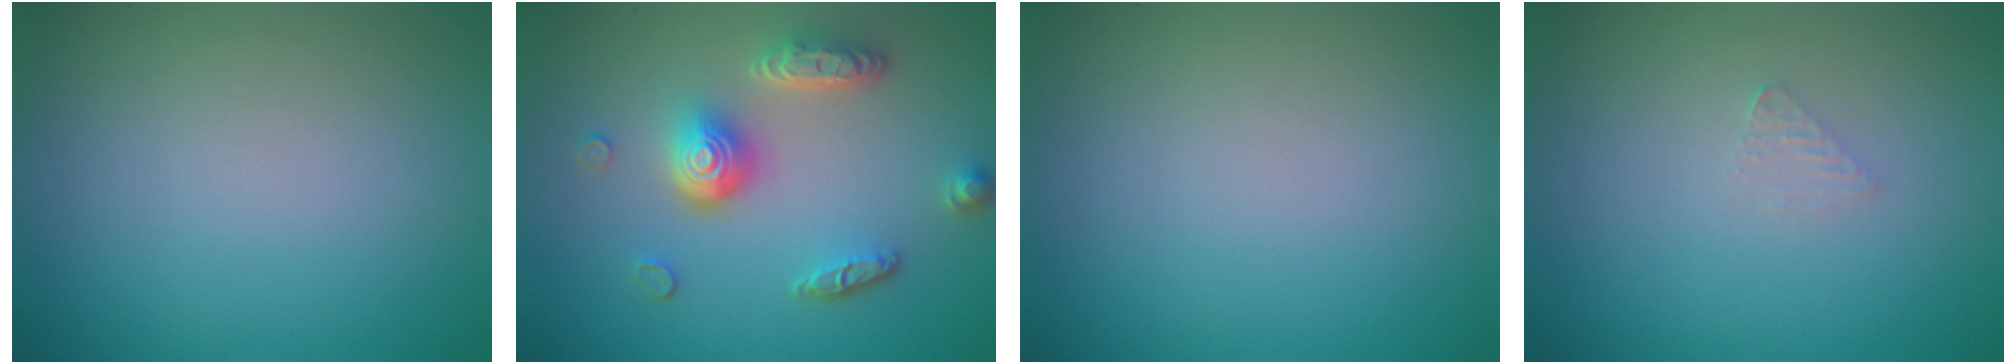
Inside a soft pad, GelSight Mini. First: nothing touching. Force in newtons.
{"total": 5.0, "press": 3.7, "slide": 3.4}
{"total": 0.0}
{"total": 0.8, "press": 0.8, "slide": 0.1}